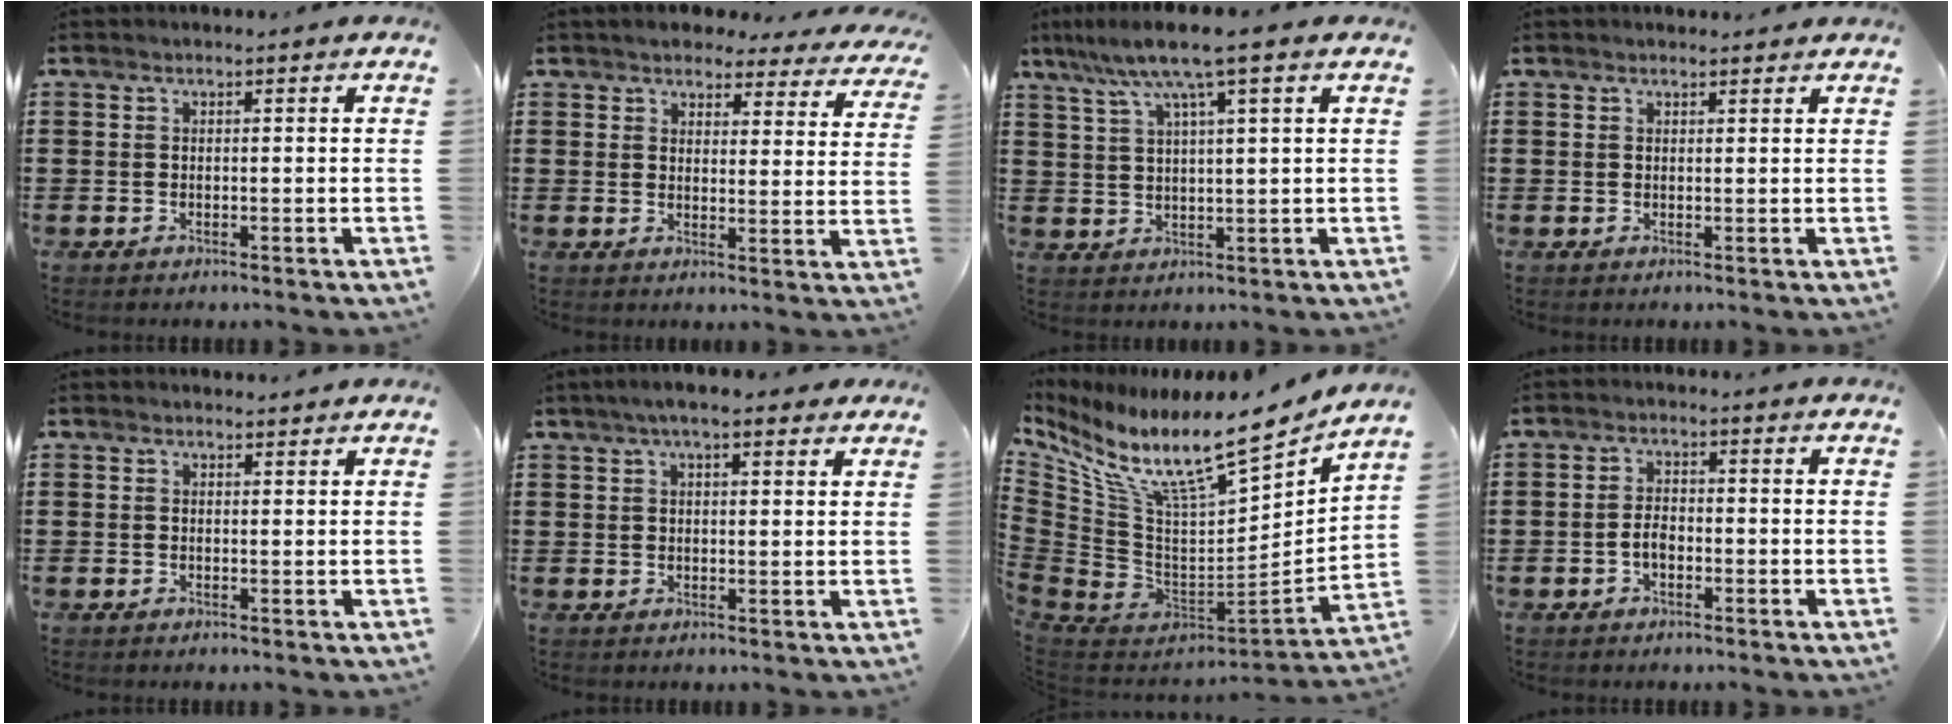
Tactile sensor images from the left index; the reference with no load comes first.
{"total": 4.1, "force": [4.0, 0.6, 0.7], "torque": [-0.027, -0.023, 0.068]}
{"total": 7.6, "force": [4.6, 0.1, 6.0], "torque": [-0.129, -0.004, 0.077]}
{"total": 1.0, "force": [0.9, 0.2, 0.2], "torque": [-0.006, 0.000, 0.018]}
{"total": 0.8, "force": [0.7, 0.4, -0.1], "torque": [-0.002, 0.002, 0.014]}
{"total": 4.8, "force": [3.3, 1.1, 3.2], "torque": [-0.069, 0.007, 0.059]}
{"total": 12.8, "force": [9.6, 2.9, 7.9], "torque": [-0.159, -0.084, 0.156]}
{"total": 2.6, "force": [-1.0, 1.4, 2.0], "torque": [-0.055, -0.001, -0.024]}